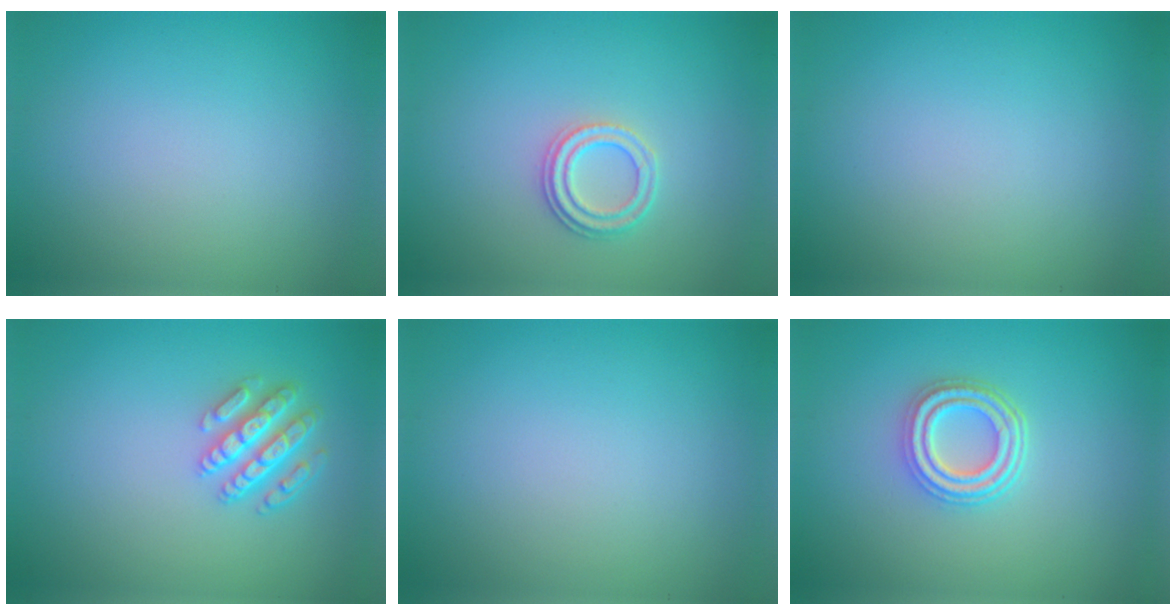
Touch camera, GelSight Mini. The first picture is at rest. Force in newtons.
{"total": 2.3, "press": 2.1, "slide": 1.0}
{"total": 0.0}
{"total": 3.8, "press": 3.4, "slide": 1.6}
{"total": 0.0}
{"total": 4.0, "press": 3.1, "slide": 2.6}